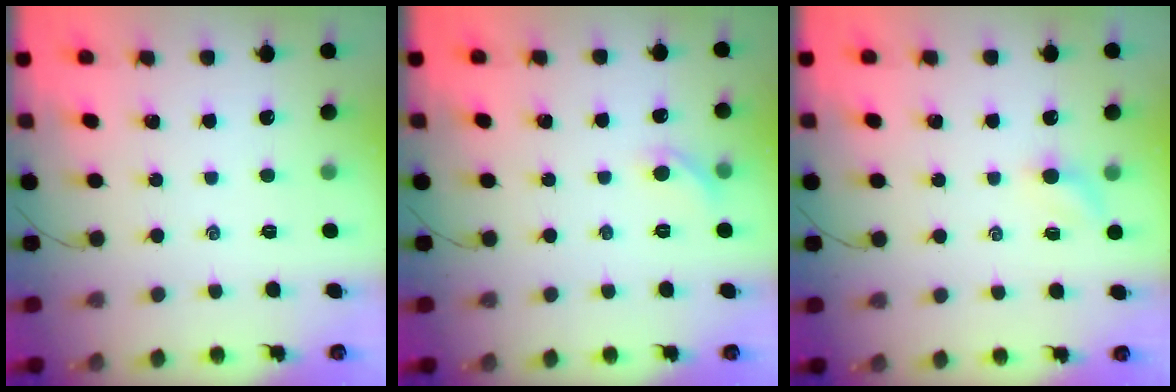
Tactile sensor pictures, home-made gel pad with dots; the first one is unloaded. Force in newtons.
{"total": 5.9, "press": 5.6, "slide": 1.6}
{"total": 3.4, "press": 3.2, "slide": 1.2}